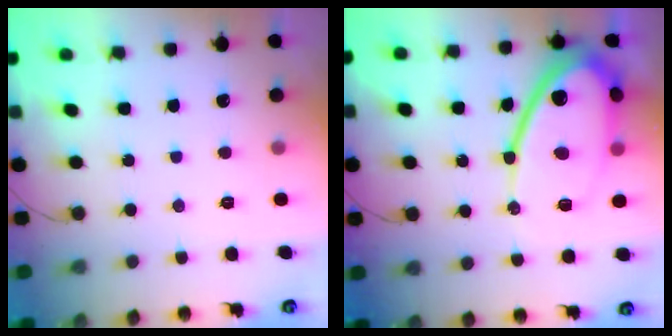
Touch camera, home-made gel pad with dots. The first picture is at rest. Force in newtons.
{"total": 18.3, "press": 18.2, "slide": 1.8}